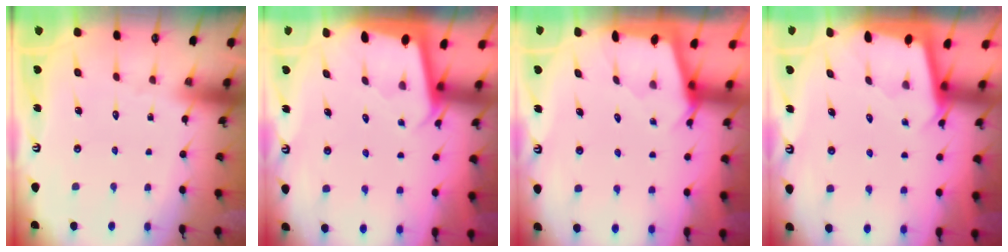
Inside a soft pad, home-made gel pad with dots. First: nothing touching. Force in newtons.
{"total": 1.9, "press": 1.9, "slide": 0.1}
{"total": 2.3, "press": 2.3, "slide": 0.3}
{"total": 1.8, "press": 1.8, "slide": 0.1}